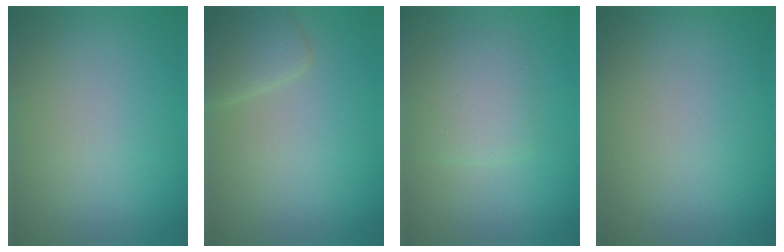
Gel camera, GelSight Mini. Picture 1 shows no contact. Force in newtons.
{"total": 2.3, "press": 2.3, "slide": 0.1}
{"total": 2.9, "press": 2.9, "slide": 0.1}
{"total": 0.0}